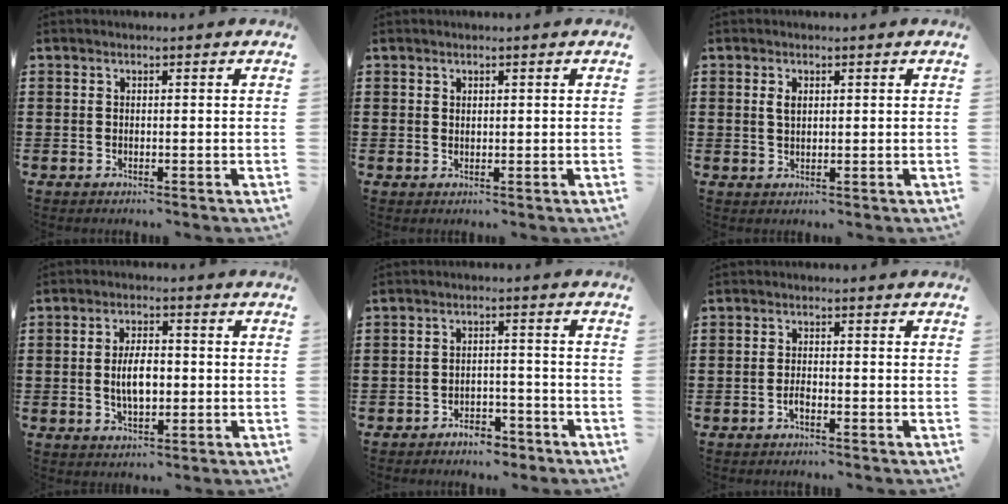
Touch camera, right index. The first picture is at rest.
{"total": 0.9, "force": [0.7, 0.6, 0.2], "torque": [-0.006, 0.002, 0.013]}
{"total": 1.7, "force": [0.6, 0.9, 1.4], "torque": [-0.030, 0.006, 0.010]}
{"total": 5.4, "force": [-0.4, 2.5, 4.7], "torque": [-0.071, 0.000, -0.011]}
{"total": 3.5, "force": [-3.3, 1.0, 0.7], "torque": [-0.014, 0.008, -0.066]}
{"total": 1.6, "force": [-1.0, 0.4, 1.1], "torque": [-0.024, -0.004, -0.018]}